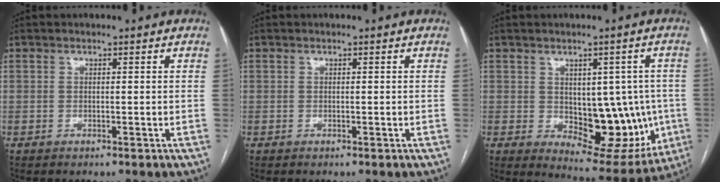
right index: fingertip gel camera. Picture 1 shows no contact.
{"total": 0.0}
{"total": 13.9, "force": [-1.3, 7.3, 11.8], "torque": [-0.134, 0.005, 0.009]}